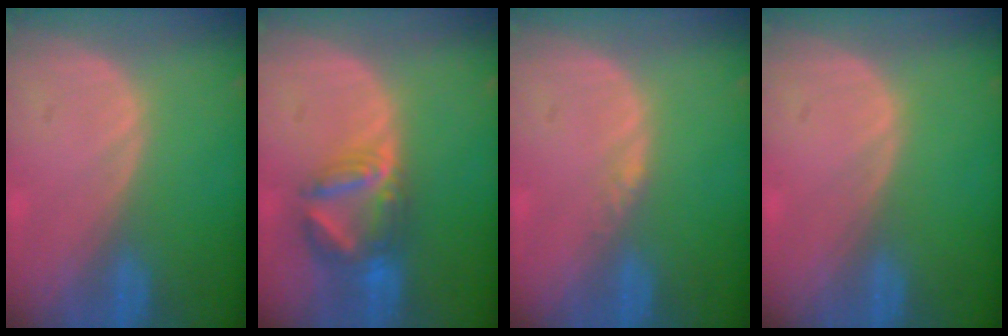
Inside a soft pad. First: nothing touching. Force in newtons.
{"total": 7.0, "press": 6.6, "slide": 2.3}
{"total": 1.0, "press": 0.8, "slide": 0.6}
{"total": 0.0}